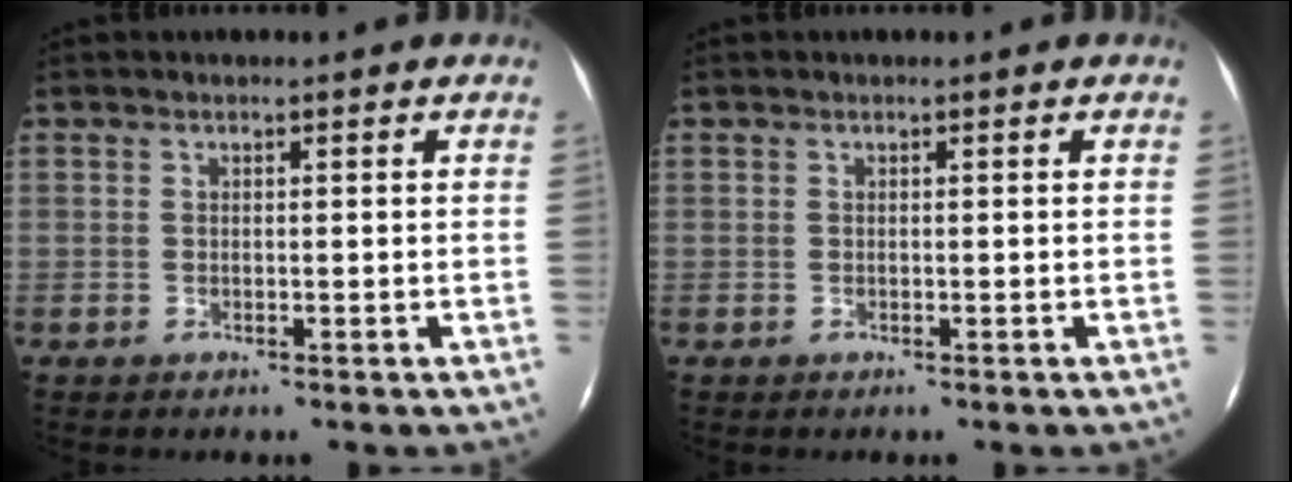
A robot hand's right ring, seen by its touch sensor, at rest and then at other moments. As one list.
[{"total": 0.0}]